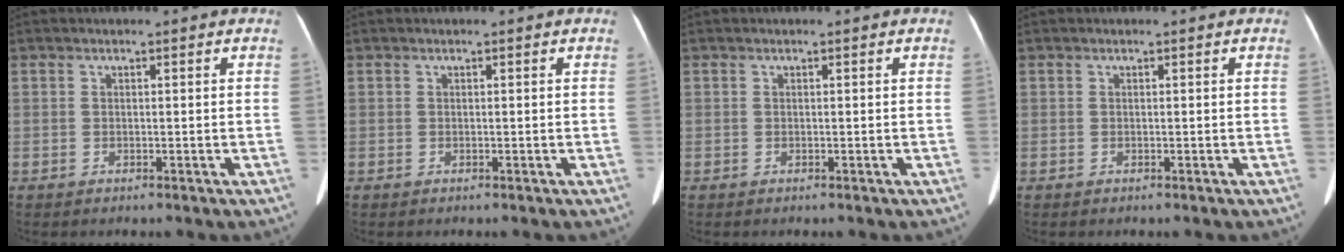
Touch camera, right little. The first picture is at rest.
{"total": 0.0}
{"total": 0.0}
{"total": 0.0}